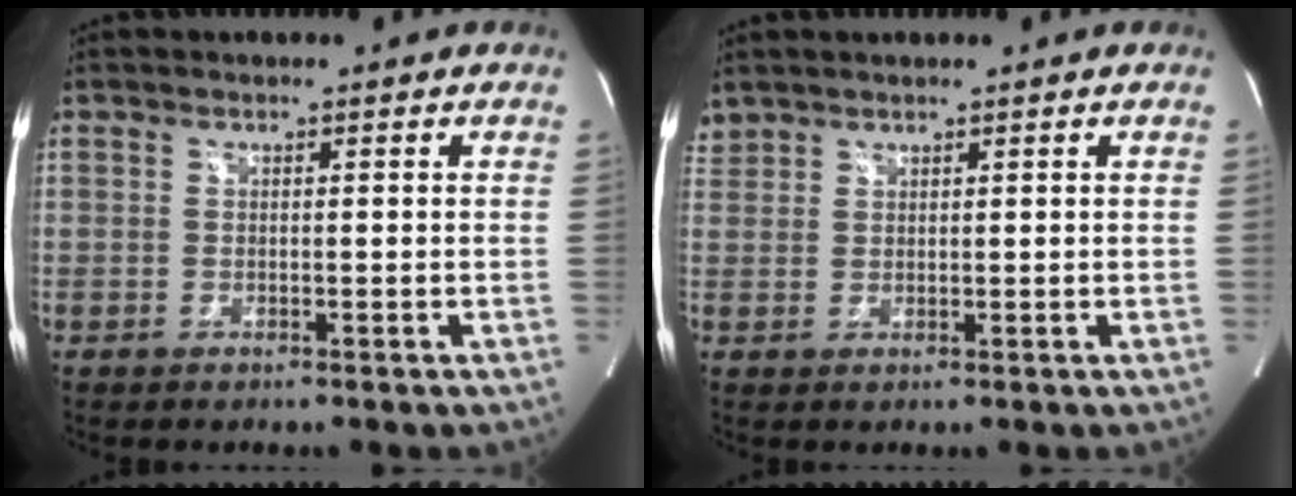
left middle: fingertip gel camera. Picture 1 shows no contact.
{"total": 1.8, "force": [1.7, 0.6, -0.1], "torque": [-0.004, 0.013, 0.036]}